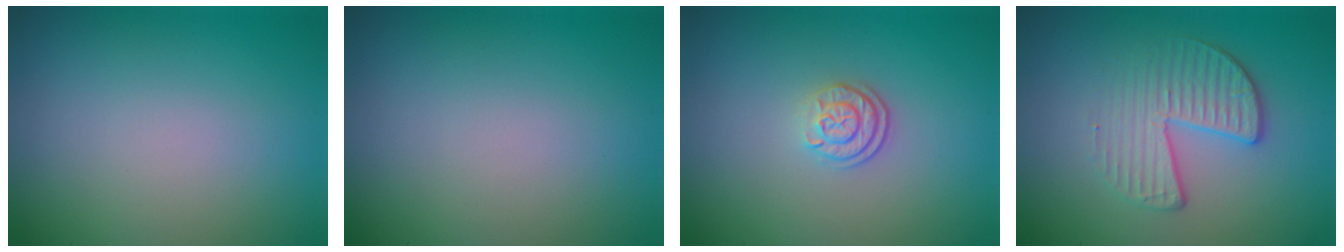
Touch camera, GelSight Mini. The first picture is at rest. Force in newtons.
{"total": 0.0}
{"total": 2.3, "press": 1.9, "slide": 1.4}
{"total": 3.8, "press": 3.1, "slide": 2.1}